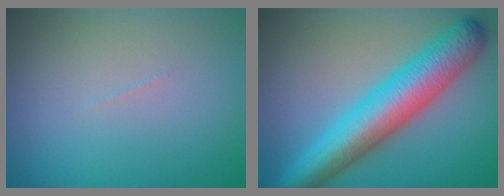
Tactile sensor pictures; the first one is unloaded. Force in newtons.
{"total": 8.9, "press": 8.9, "slide": 0.2}